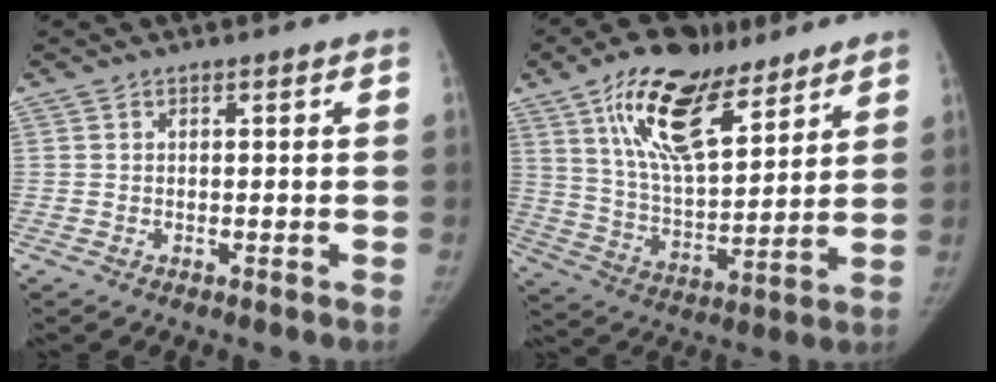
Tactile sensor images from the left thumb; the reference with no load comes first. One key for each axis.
{"total": 19.5, "fx": 11.8, "fy": 8.1, "fz": 13.3, "tx": -0.198, "ty": -0.052, "tz": 0.214}